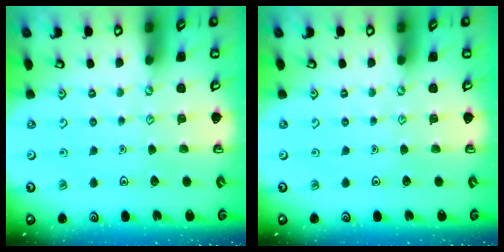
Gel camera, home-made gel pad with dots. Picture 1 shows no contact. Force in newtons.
{"total": 0.0}